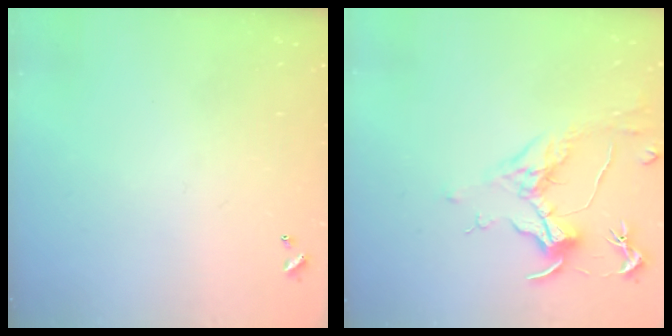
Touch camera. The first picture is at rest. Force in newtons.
{"total": 1.6, "press": 1.4, "slide": 0.8}